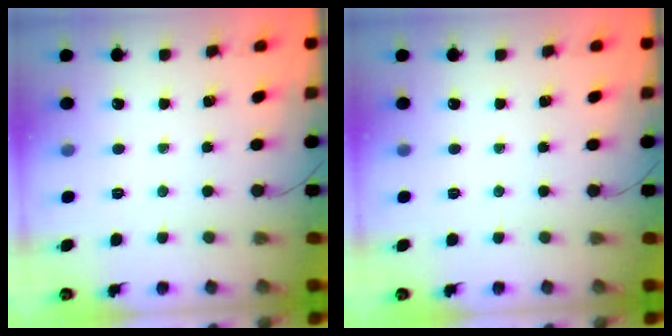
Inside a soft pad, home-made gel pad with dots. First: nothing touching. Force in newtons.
{"total": 0.0}